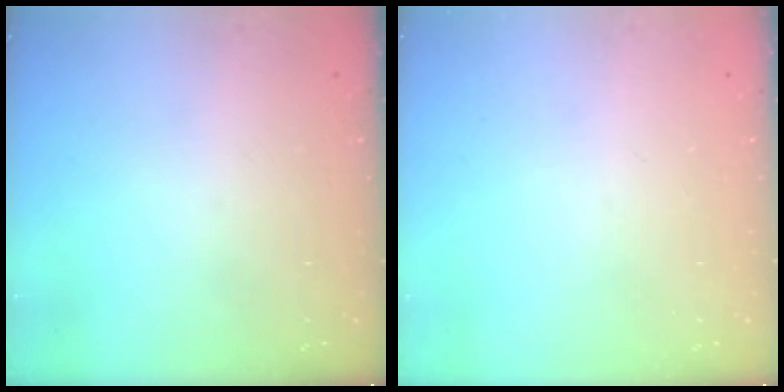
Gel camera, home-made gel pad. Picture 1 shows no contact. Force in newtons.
{"total": 0.0}